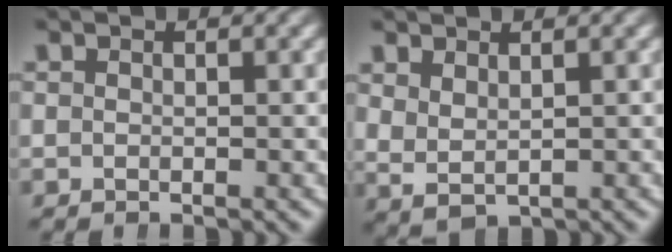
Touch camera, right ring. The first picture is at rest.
{"total": 2.8, "force": [1.1, 2.0, 1.6], "torque": [-0.046, -0.012, 0.036]}